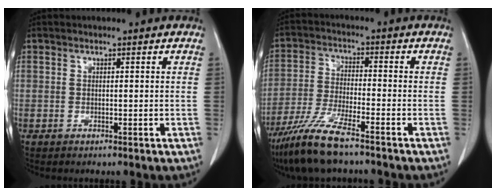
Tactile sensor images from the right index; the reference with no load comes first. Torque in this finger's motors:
{"motor_torque": [0.91, -0.87, 0.43, 0.15]}